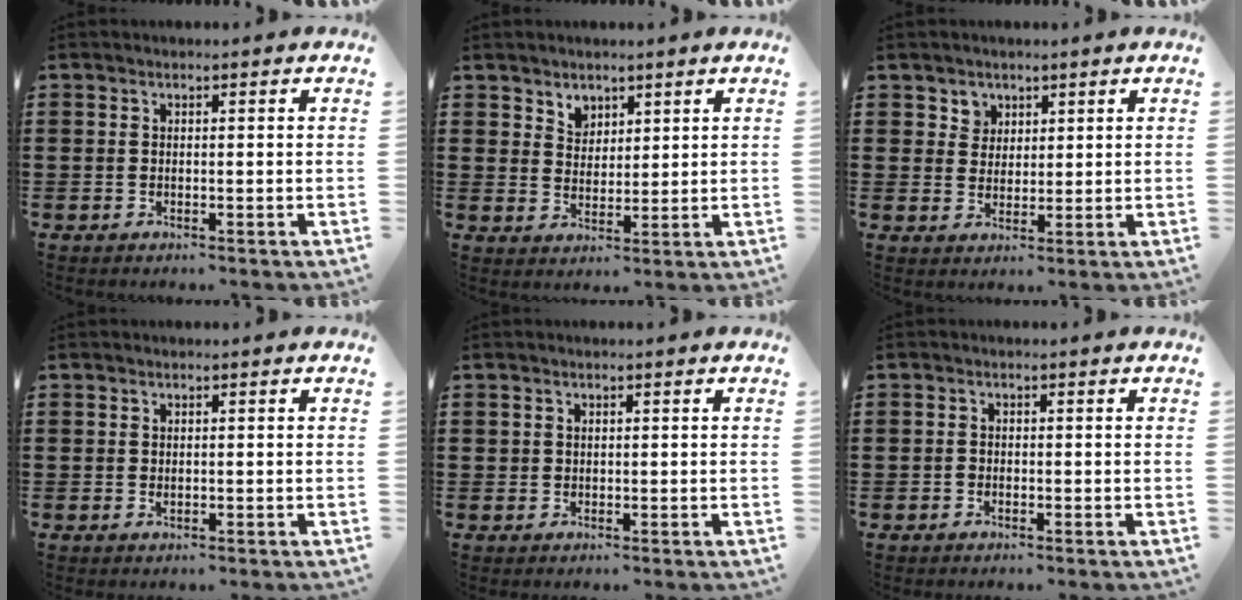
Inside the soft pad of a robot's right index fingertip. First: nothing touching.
{"total": 3.2, "force": [2.5, 2.1, 0.0], "torque": [-0.012, 0.003, 0.048]}
{"total": 2.9, "force": [1.8, 2.3, 0.0], "torque": [-0.014, 0.007, 0.034]}
{"total": 0.5, "force": [0.0, 0.2, 0.5], "torque": [-0.010, -0.001, -0.001]}
{"total": 0.8, "force": [0.5, 0.7, 0.1], "torque": [-0.004, 0.002, 0.010]}
{"total": 0.7, "force": [-0.5, 0.3, 0.4], "torque": [-0.009, -0.003, -0.010]}